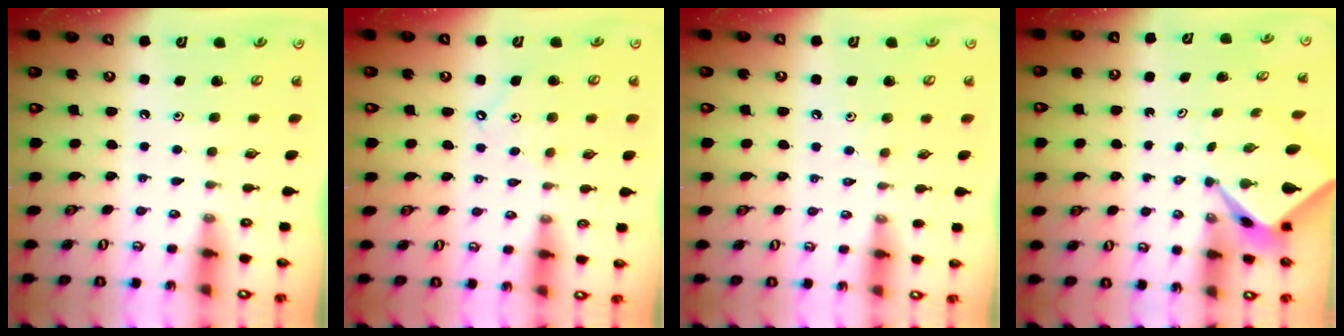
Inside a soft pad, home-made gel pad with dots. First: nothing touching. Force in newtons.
{"total": 5.6, "press": 5.6, "slide": 0.4}
{"total": 3.0, "press": 3.0, "slide": 0.6}
{"total": 2.6, "press": 2.6, "slide": 0.2}